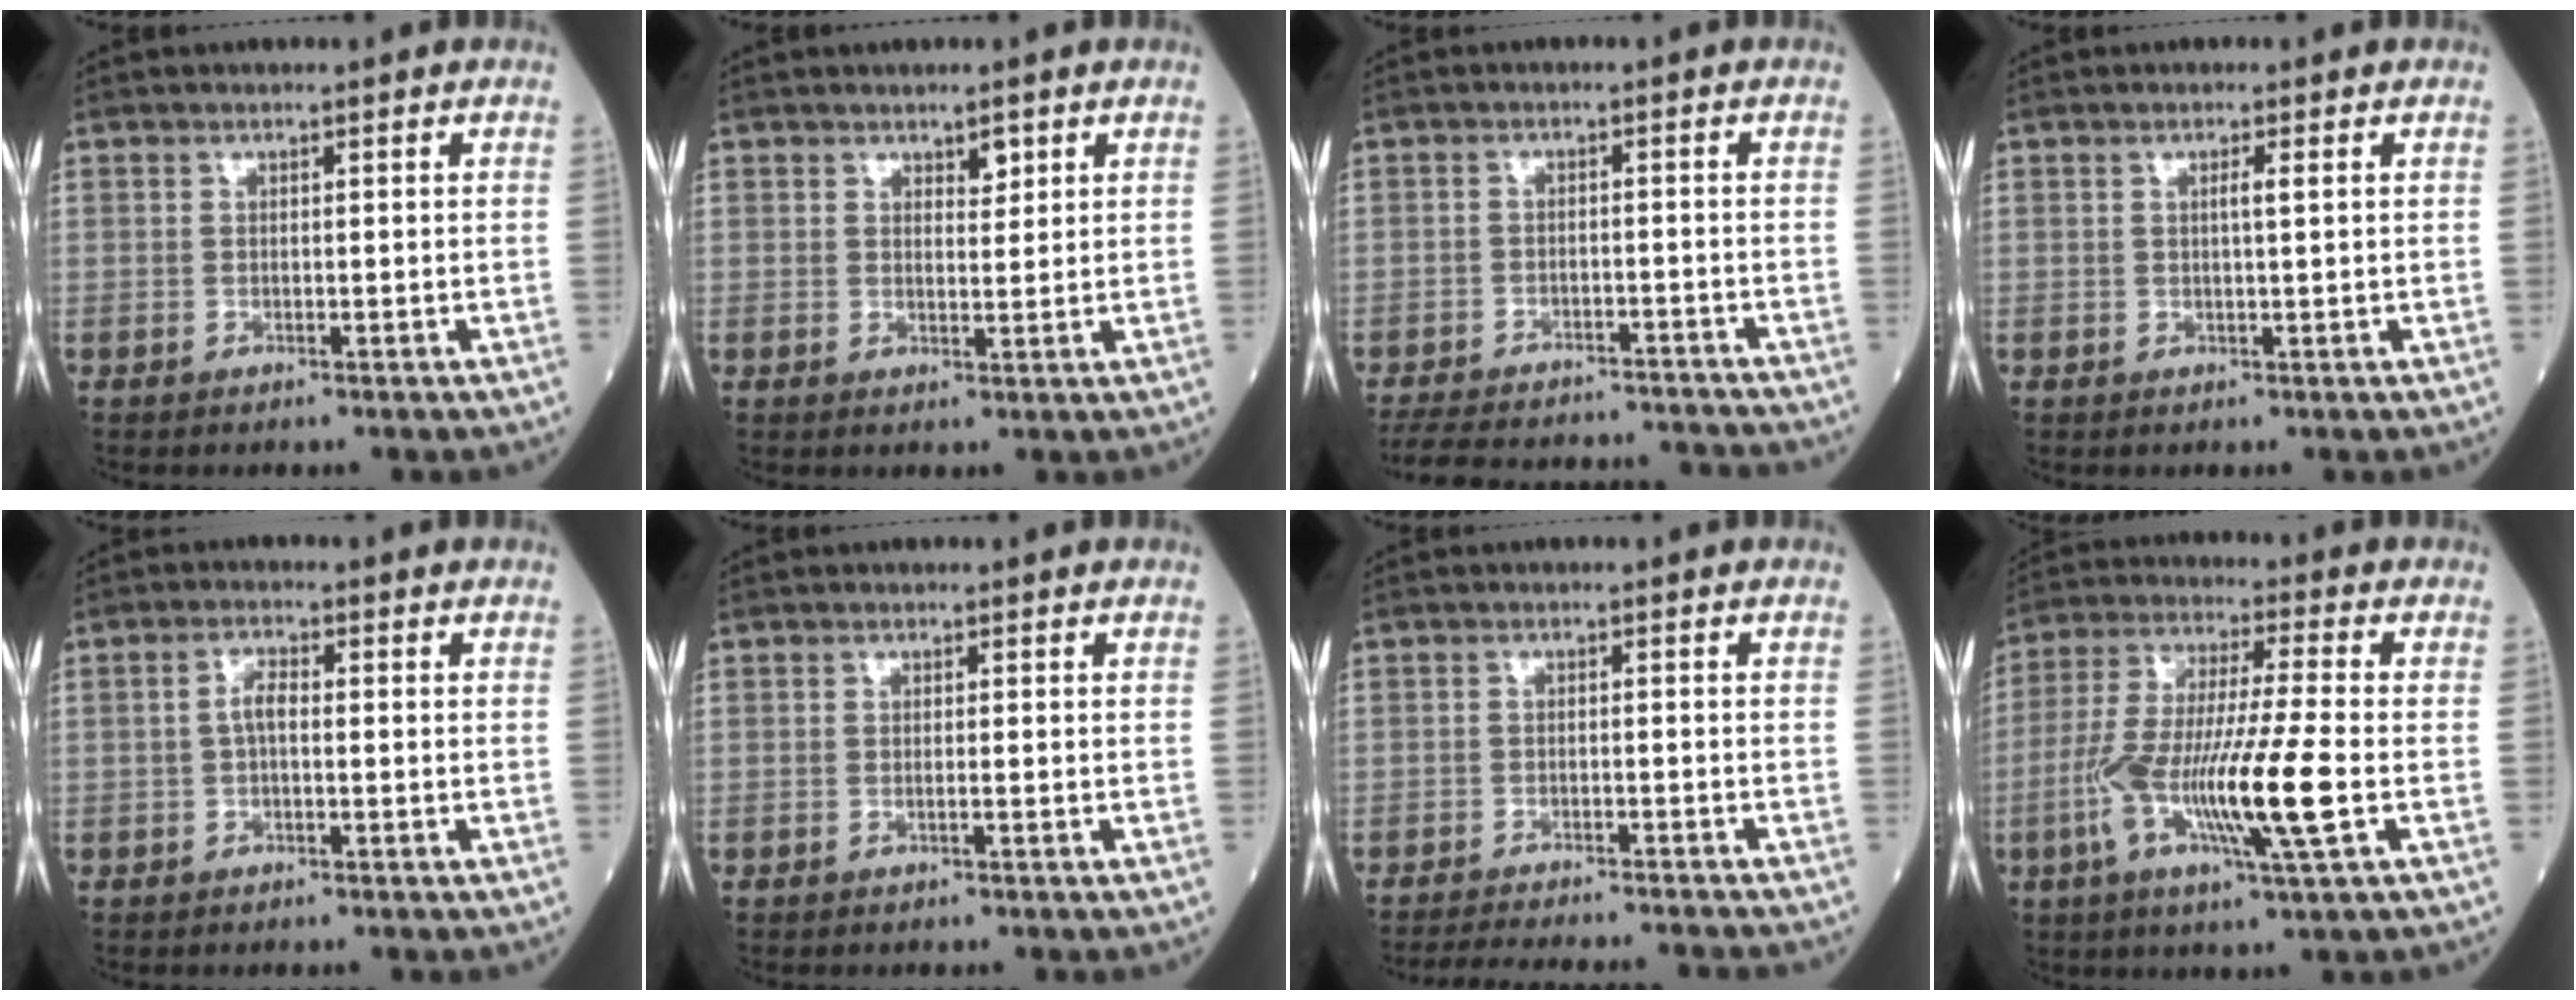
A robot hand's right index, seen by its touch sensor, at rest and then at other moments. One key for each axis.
{"total": 1.9, "fx": 1.3, "fy": 0.7, "fz": 1.2, "tx": -0.020, "ty": -0.004, "tz": 0.022}
{"total": 17.1, "fx": -15.9, "fy": 3.8, "fz": 5.1, "tx": -0.128, "ty": -0.008, "tz": -0.212}
{"total": 1.3, "fx": 0.4, "fy": -0.2, "fz": 1.2, "tx": -0.027, "ty": -0.002, "tz": 0.006}
{"total": 2.3, "fx": -0.2, "fy": 0.9, "fz": 2.2, "tx": -0.044, "ty": 0.005, "tz": -0.004}
{"total": 0.5, "fx": -0.2, "fy": -0.1, "fz": 0.4, "tx": -0.009, "ty": 0.001, "tz": -0.005}
{"total": 13.0, "fx": -12.2, "fy": 0.7, "fz": 4.3, "tx": -0.068, "ty": -0.015, "tz": -0.164}
{"total": 14.4, "fx": -3.8, "fy": 0.2, "fz": 13.8, "tx": -0.280, "ty": -0.012, "tz": -0.077}